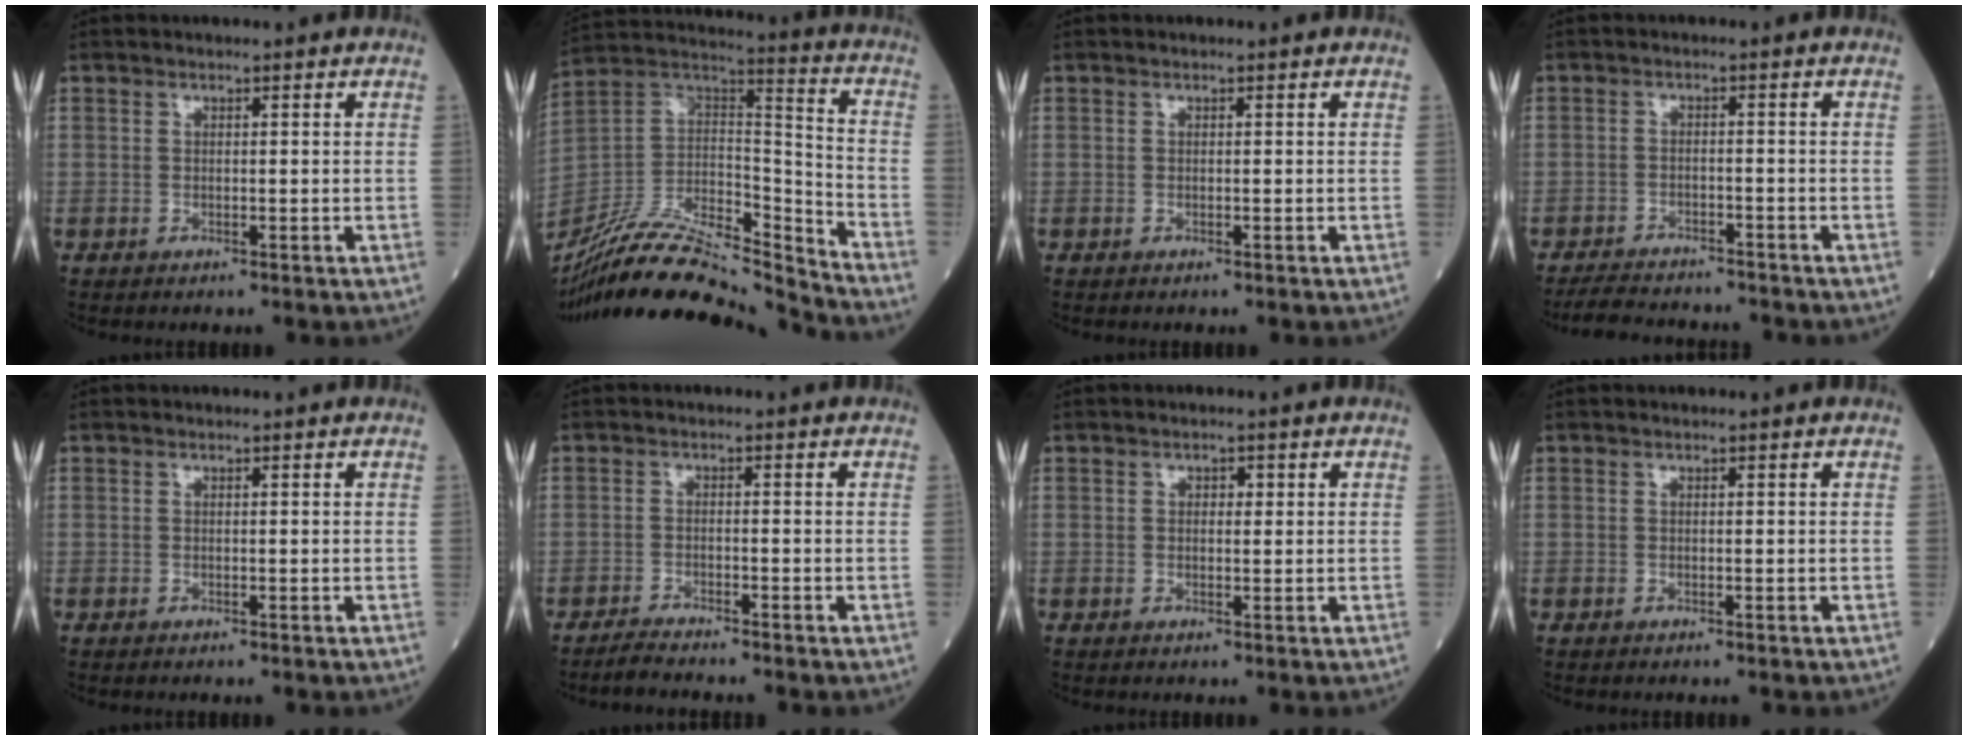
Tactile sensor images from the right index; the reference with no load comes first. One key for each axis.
{"total": 23.4, "fx": -21.4, "fy": 2.7, "fz": 9.1, "tx": -0.195, "ty": 0.007, "tz": -0.376}
{"total": 0.0}
{"total": 7.3, "fx": -6.8, "fy": 1.9, "fz": 1.8, "tx": -0.025, "ty": -0.006, "tz": -0.104}
{"total": 0.0}
{"total": 2.7, "fx": -2.6, "fy": -0.3, "fz": 0.6, "tx": -0.019, "ty": -0.011, "tz": -0.050}
{"total": 1.4, "fx": 0.4, "fy": 0.9, "fz": 1.0, "tx": -0.014, "ty": 0.002, "tz": 0.004}
{"total": 0.0}